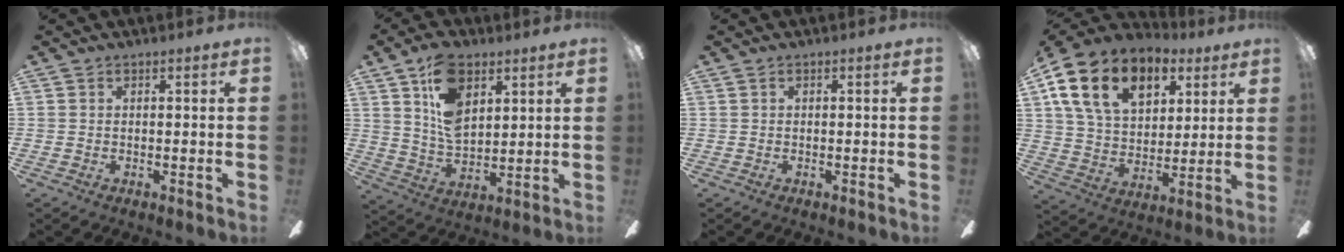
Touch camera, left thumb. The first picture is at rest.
{"total": 13.5, "force": [6.7, 7.9, 8.7], "torque": [-0.164, -0.010, 0.123]}
{"total": 0.0}
{"total": 18.1, "force": [9.4, 11.6, 10.2], "torque": [-0.174, -0.030, 0.173]}